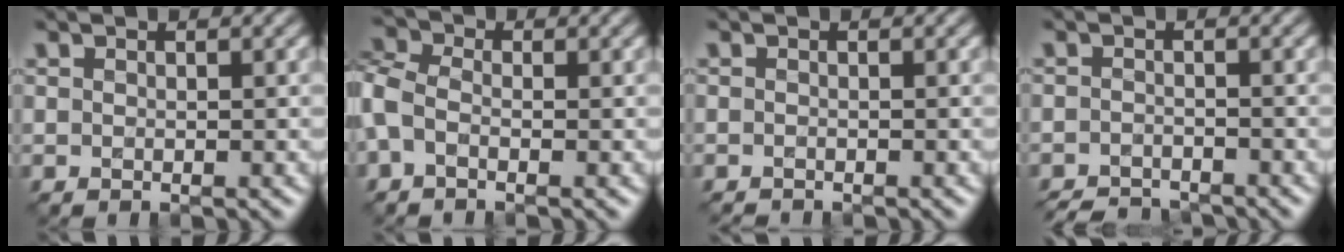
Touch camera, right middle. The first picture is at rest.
{"total": 3.8, "force": [-0.6, 2.6, 2.8], "torque": [-0.081, 0.007, -0.029]}
{"total": 0.9, "force": [-0.9, 0.0, 0.1], "torque": [0.000, -0.007, -0.015]}
{"total": 3.4, "force": [-3.2, 0.7, 0.8], "torque": [-0.009, -0.006, -0.060]}